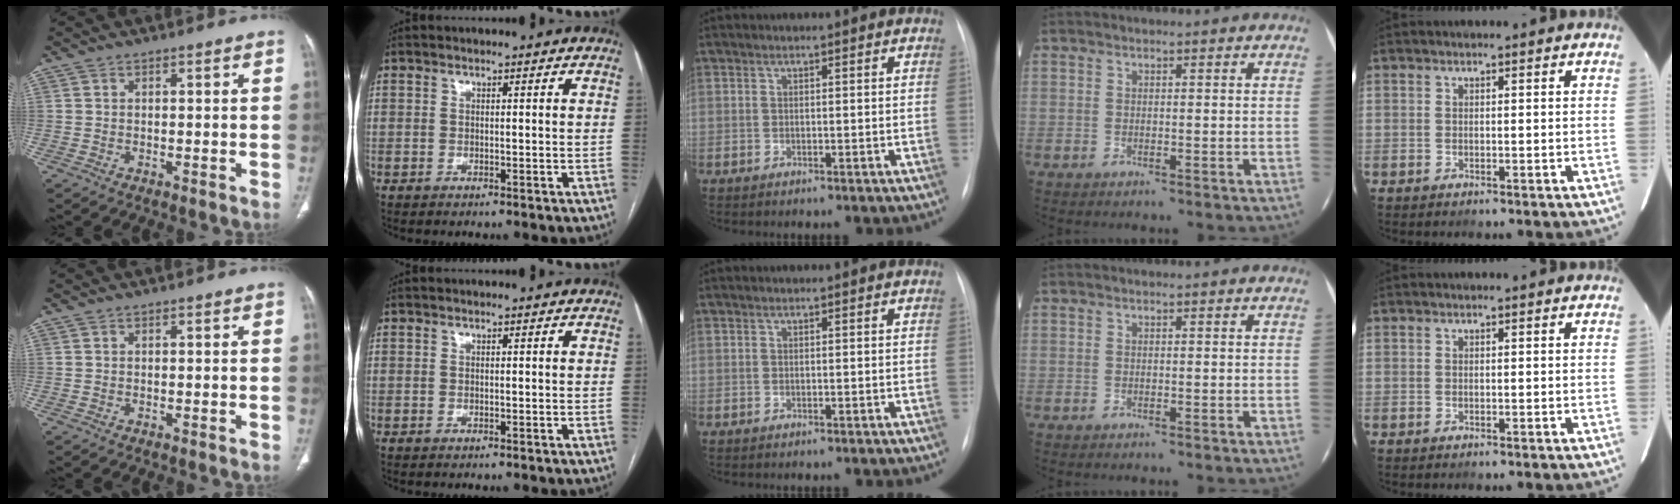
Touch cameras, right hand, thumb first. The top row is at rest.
{}